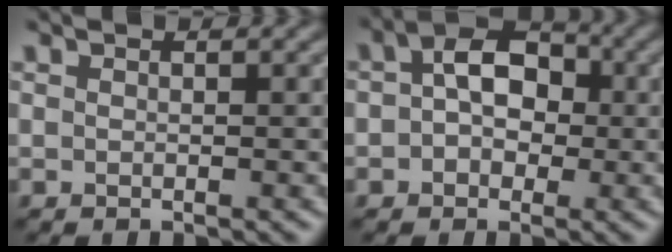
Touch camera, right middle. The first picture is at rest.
{"total": 5.1, "force": [0.5, 3.6, 3.6], "torque": [-0.044, 0.014, -0.008]}